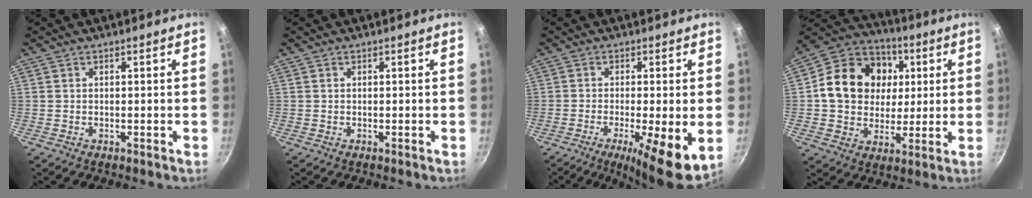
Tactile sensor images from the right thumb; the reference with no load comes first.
{"total": 0.0}
{"total": 11.1, "force": [-3.0, 2.3, 10.5], "torque": [-0.165, -0.008, -0.043]}
{"total": 18.3, "force": [3.1, 15.1, 9.9], "torque": [-0.148, 0.014, 0.046]}